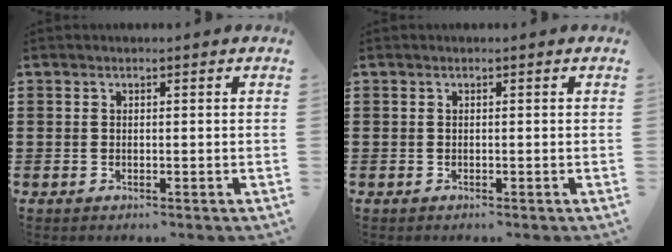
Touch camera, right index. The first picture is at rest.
{"total": 0.0}